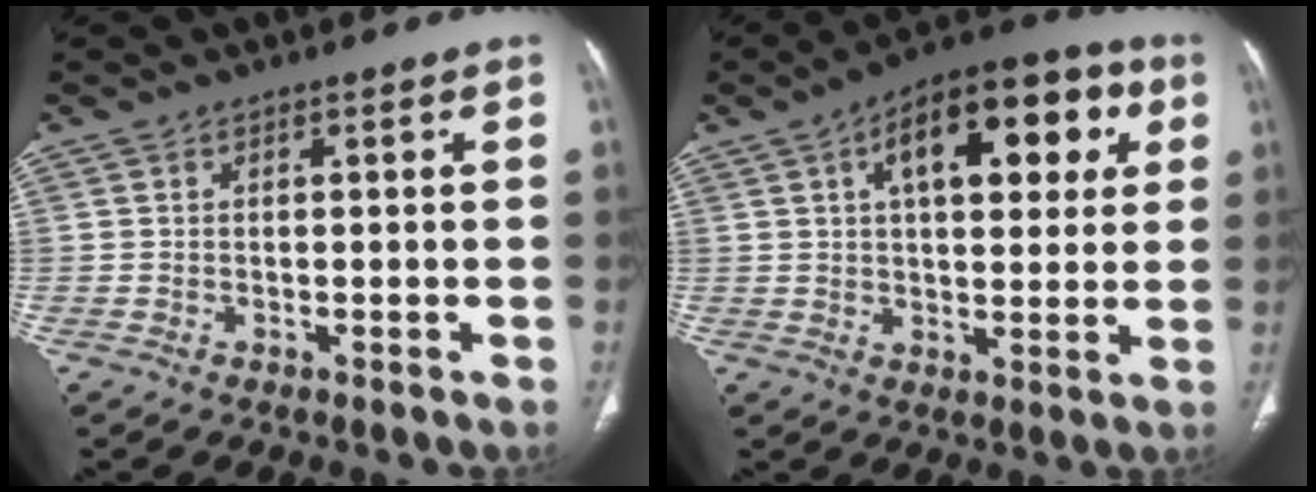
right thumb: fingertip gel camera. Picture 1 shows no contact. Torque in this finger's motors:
{"motor_torque": [0.79, 4.21, 1.07, -0.10, 0.13]}